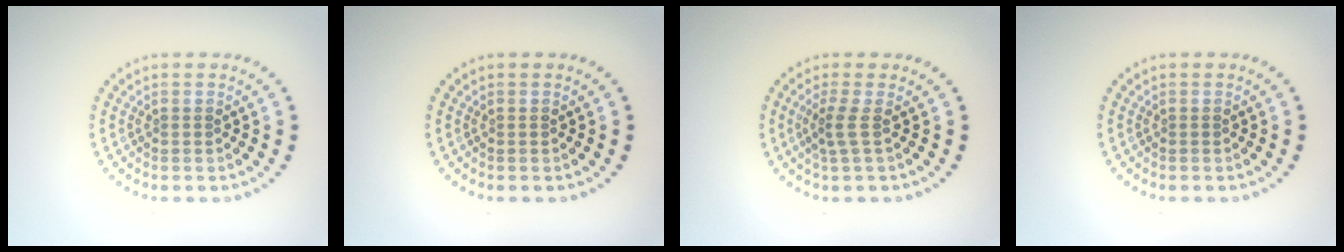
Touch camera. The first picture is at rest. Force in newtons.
{"total": 0.0}
{"total": 1.8, "press": 1.1, "slide": 1.4}
{"total": 0.0}